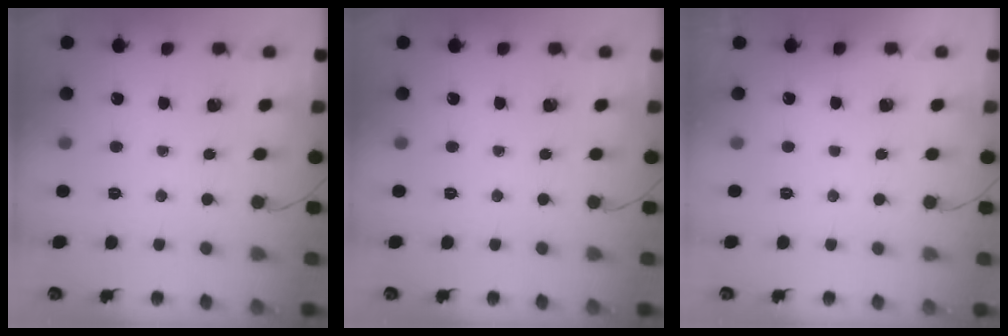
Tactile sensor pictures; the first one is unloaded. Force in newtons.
{"total": 0.0}
{"total": 3.0, "press": 3.0, "slide": 0.1}